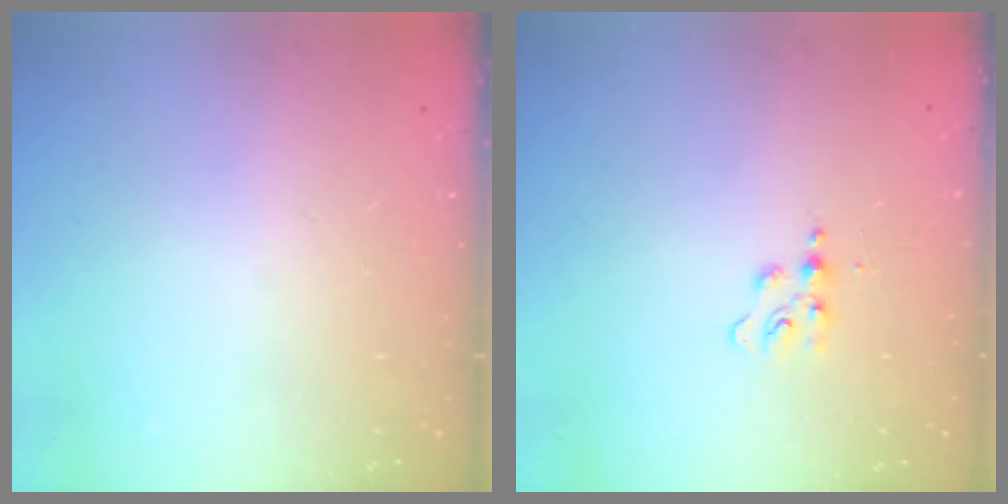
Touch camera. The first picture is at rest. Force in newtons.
{"total": 5.5, "press": 5.4, "slide": 0.6}